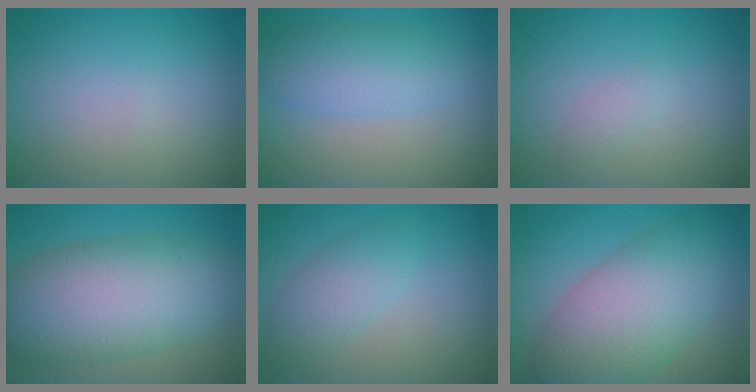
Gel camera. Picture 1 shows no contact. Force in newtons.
{"total": 4.4, "press": 4.3, "slide": 0.4}
{"total": 1.0, "press": 1.0, "slide": 0.1}
{"total": 10.8, "press": 10.8, "slide": 0.4}
{"total": 2.7, "press": 2.7, "slide": 0.1}
{"total": 9.1, "press": 9.1, "slide": 0.4}